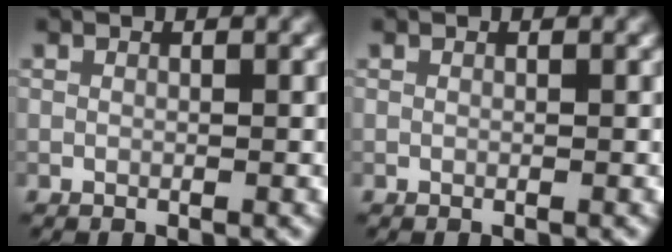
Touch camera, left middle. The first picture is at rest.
{"total": 0.0}